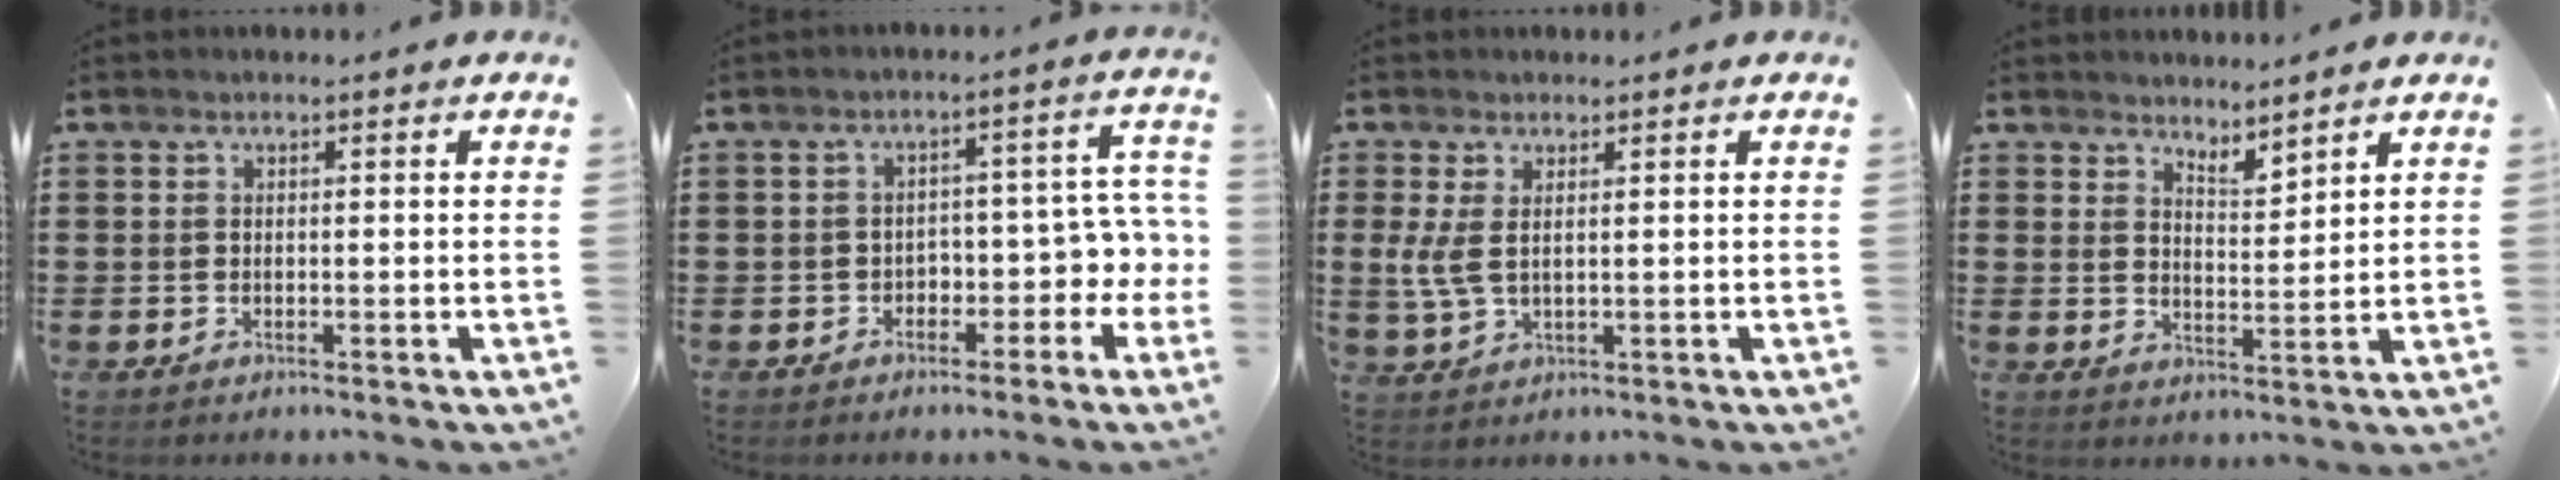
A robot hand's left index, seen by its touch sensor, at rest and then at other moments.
{"total": 4.1, "force": [-1.6, 2.8, 2.6], "torque": [-0.057, 0.000, -0.038]}
{"total": 3.4, "force": [0.8, 1.4, 3.0], "torque": [-0.087, -0.006, 0.008]}
{"total": 3.0, "force": [3.0, 0.1, 0.0], "torque": [-0.002, -0.014, 0.055]}